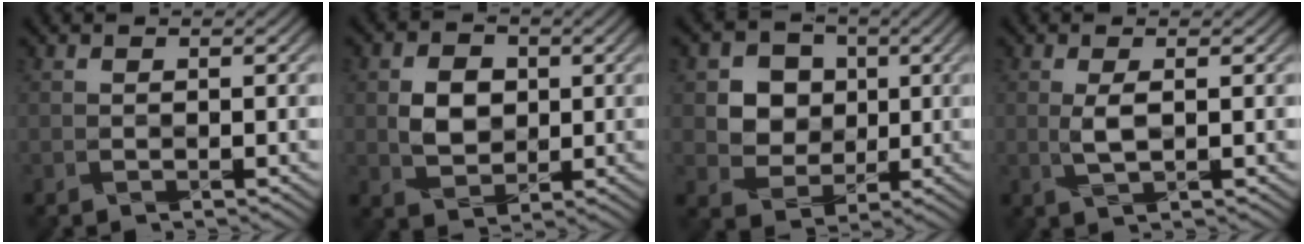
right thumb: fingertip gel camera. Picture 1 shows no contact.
{"total": 4.3, "force": [0.5, 3.6, 2.4], "torque": [-0.050, -0.005, 0.007]}
{"total": 6.4, "force": [1.8, 5.8, 2.1], "torque": [-0.071, -0.005, 0.036]}
{"total": 1.9, "force": [0.2, 0.5, 1.8], "torque": [-0.038, -0.002, 0.006]}